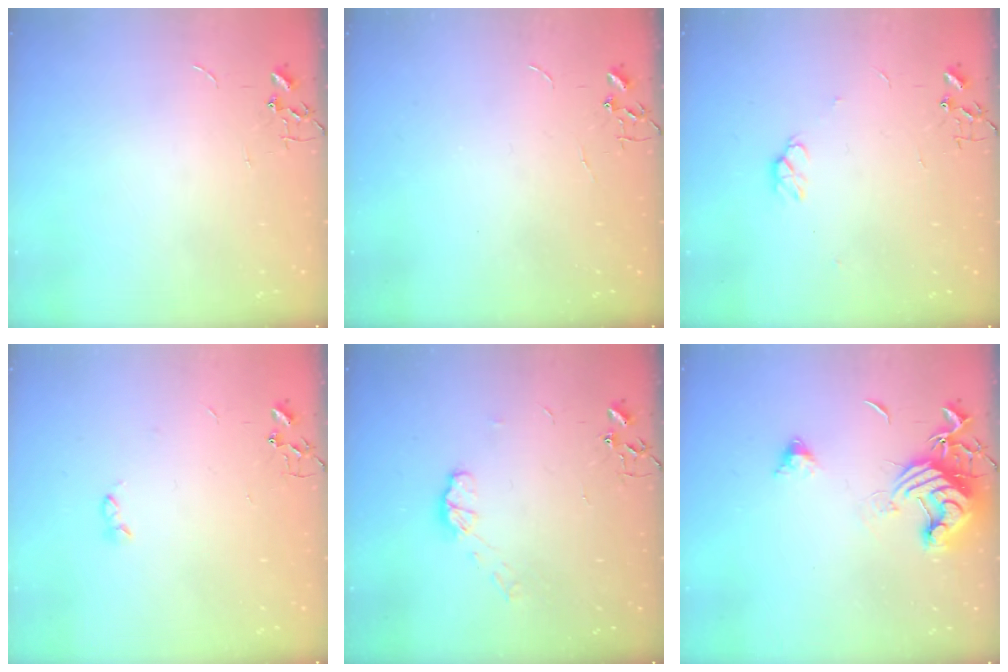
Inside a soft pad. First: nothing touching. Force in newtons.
{"total": 0.0}
{"total": 4.8, "press": 4.7, "slide": 0.6}
{"total": 2.6, "press": 2.5, "slide": 0.5}
{"total": 6.3, "press": 6.3, "slide": 0.5}
{"total": 12.9, "press": 12.8, "slide": 1.7}